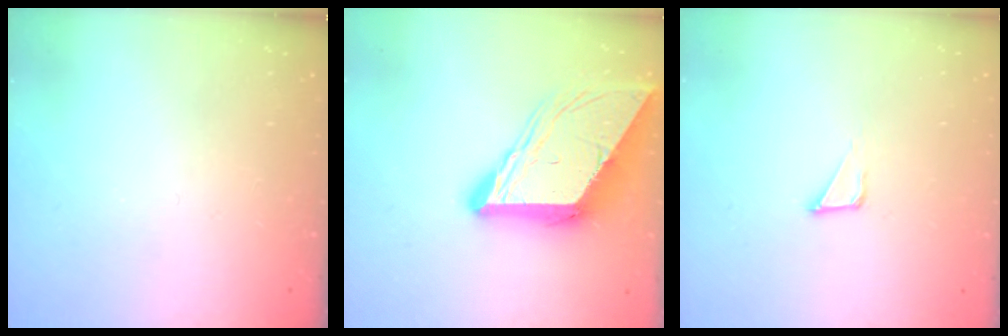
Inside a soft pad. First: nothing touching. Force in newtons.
{"total": 12.0, "press": 11.9, "slide": 1.2}
{"total": 2.8, "press": 2.8, "slide": 0.1}